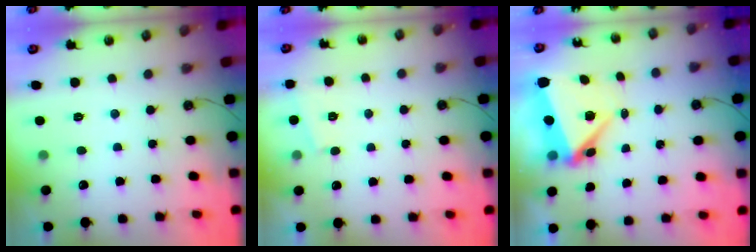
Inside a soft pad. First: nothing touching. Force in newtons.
{"total": 1.6, "press": 1.0, "slide": 1.2}
{"total": 7.2, "press": 7.0, "slide": 1.8}